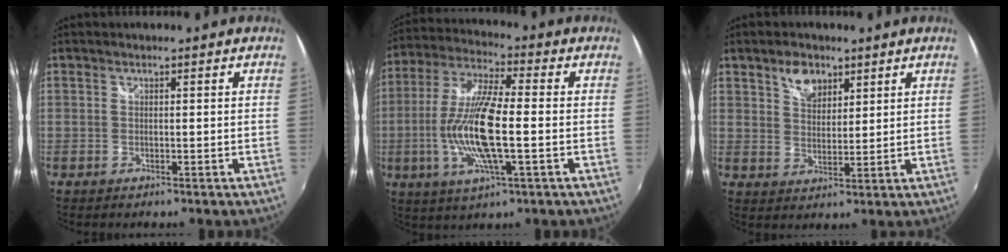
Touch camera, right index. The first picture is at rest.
{"total": 15.2, "force": [-2.6, 3.0, 14.7], "torque": [-0.296, -0.008, -0.050]}
{"total": 5.8, "force": [3.5, 3.5, 2.9], "torque": [-0.039, 0.006, 0.064]}